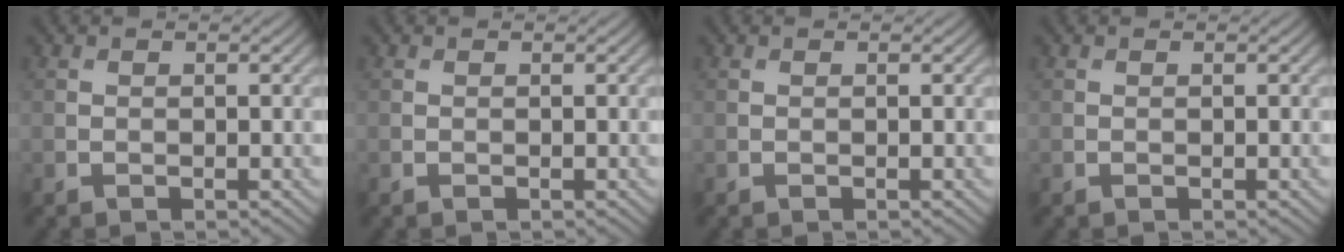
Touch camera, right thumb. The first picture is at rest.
{"total": 0.0}
{"total": 0.0}
{"total": 0.0}